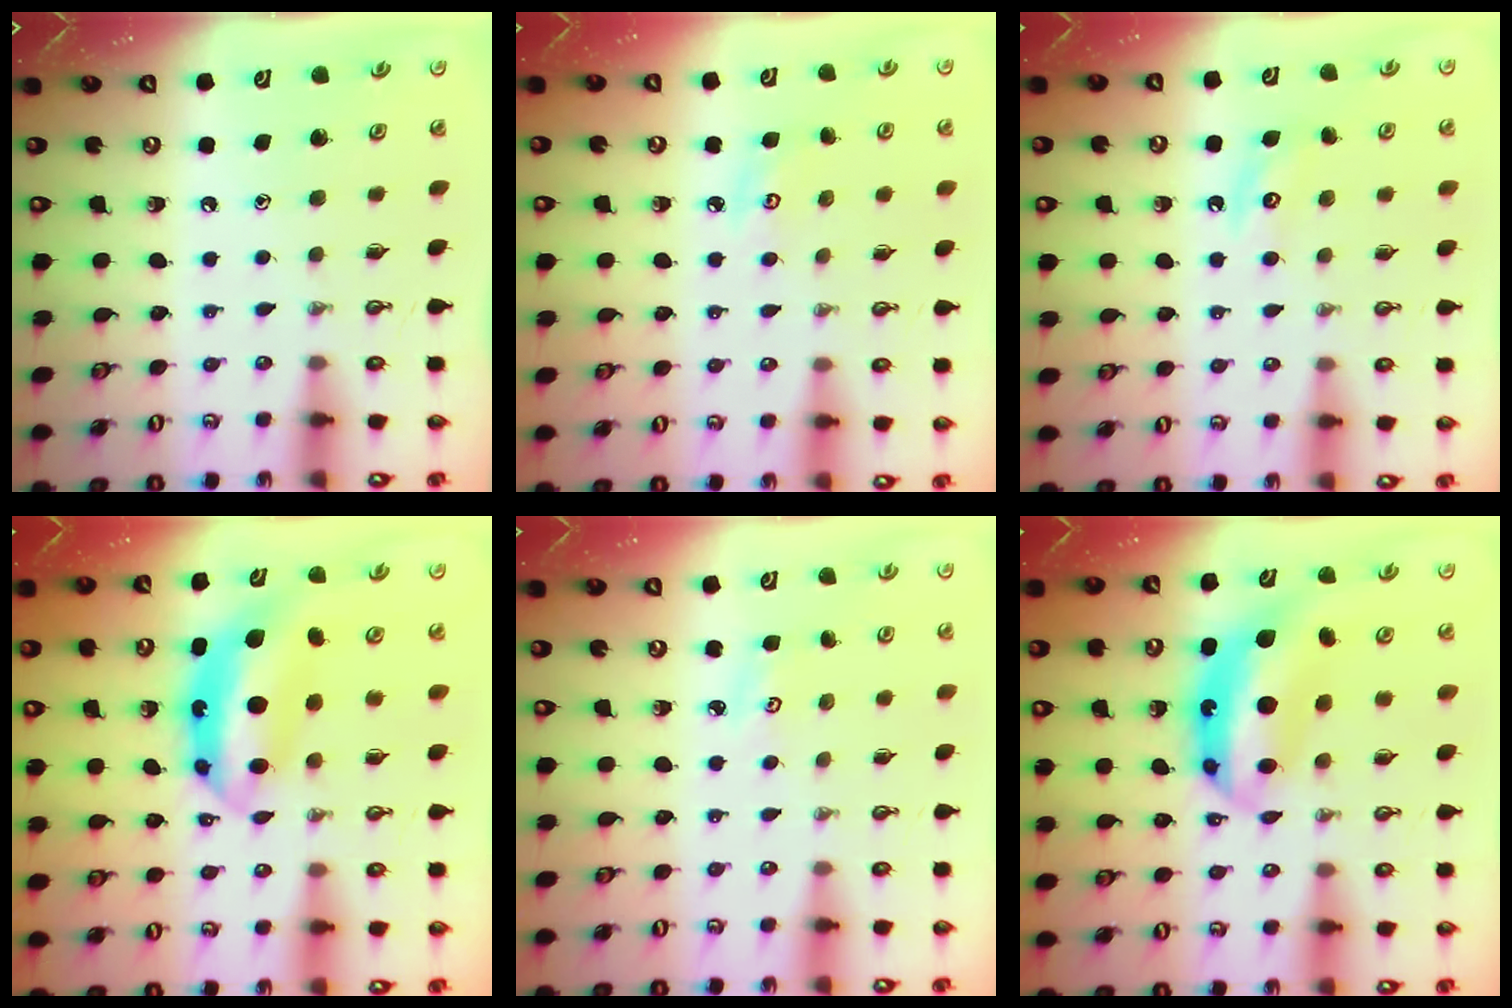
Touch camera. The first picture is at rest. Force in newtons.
{"total": 4.4, "press": 4.3, "slide": 0.4}
{"total": 3.7, "press": 3.6, "slide": 0.6}
{"total": 9.1, "press": 9.0, "slide": 1.3}
{"total": 2.9, "press": 2.9, "slide": 0.4}
{"total": 12.4, "press": 12.3, "slide": 1.1}